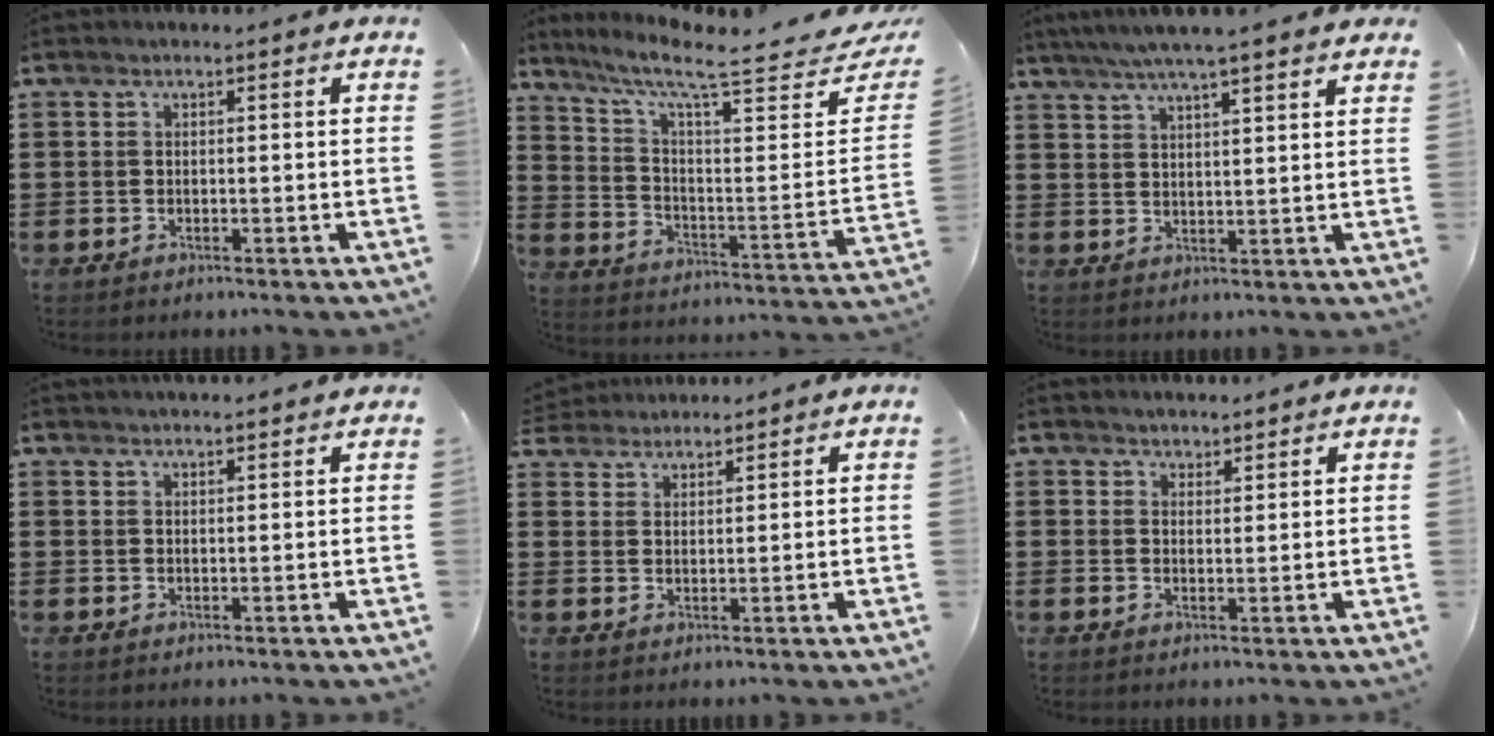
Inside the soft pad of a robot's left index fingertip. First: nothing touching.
{"total": 9.2, "force": [7.4, 0.7, 5.3], "torque": [-0.126, -0.061, 0.119]}
{"total": 5.2, "force": [4.4, -0.1, 2.7], "torque": [-0.065, -0.012, 0.076]}
{"total": 1.7, "force": [1.6, 0.1, 0.2], "torque": [-0.008, 0.001, 0.032]}
{"total": 2.9, "force": [2.8, 0.9, -0.2], "torque": [-0.007, -0.002, 0.053]}
{"total": 2.0, "force": [1.9, 0.6, -0.3], "torque": [0.001, 0.001, 0.038]}